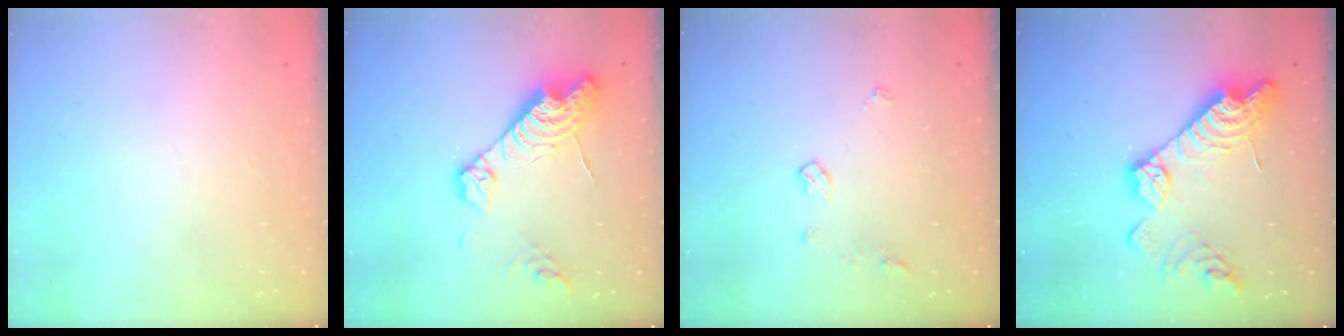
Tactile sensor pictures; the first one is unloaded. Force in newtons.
{"total": 15.4, "press": 15.3, "slide": 1.6}
{"total": 5.0, "press": 5.0, "slide": 0.8}
{"total": 18.8, "press": 18.7, "slide": 1.9}